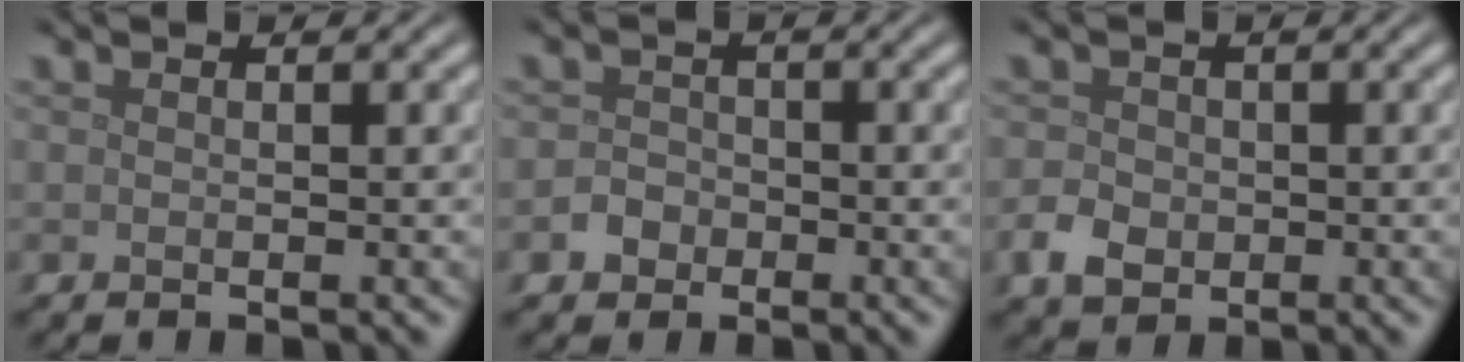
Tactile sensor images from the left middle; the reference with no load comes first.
{"total": 1.7, "force": [-0.8, 1.4, 0.5], "torque": [-0.002, 0.003, -0.018]}
{"total": 2.7, "force": [-0.9, 2.2, 1.3], "torque": [-0.022, 0.000, -0.019]}